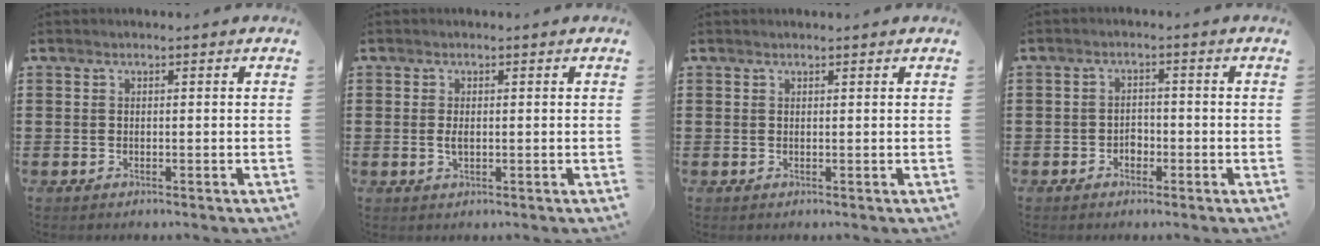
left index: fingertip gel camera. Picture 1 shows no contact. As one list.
[{"total": 1.5, "force": [0.1, 0.6, 1.4], "torque": [-0.028, 0.001, 0.001]}, {"total": 0.5, "force": [0.5, 0.0, 0.1], "torque": [-0.004, -0.001, 0.011]}, {"total": 1.5, "force": [-0.9, 1.1, 0.5], "torque": [-0.016, 0.001, -0.021]}]